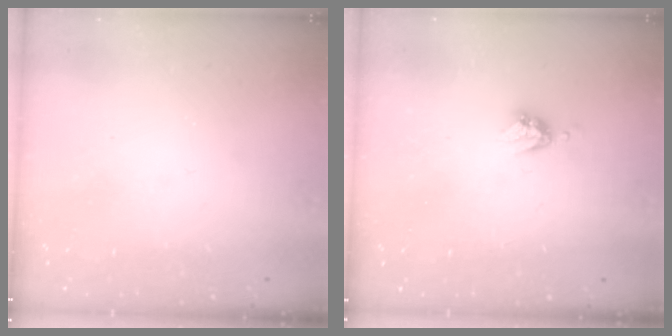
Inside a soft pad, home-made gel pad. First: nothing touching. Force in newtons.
{"total": 4.0, "press": 4.0, "slide": 0.4}